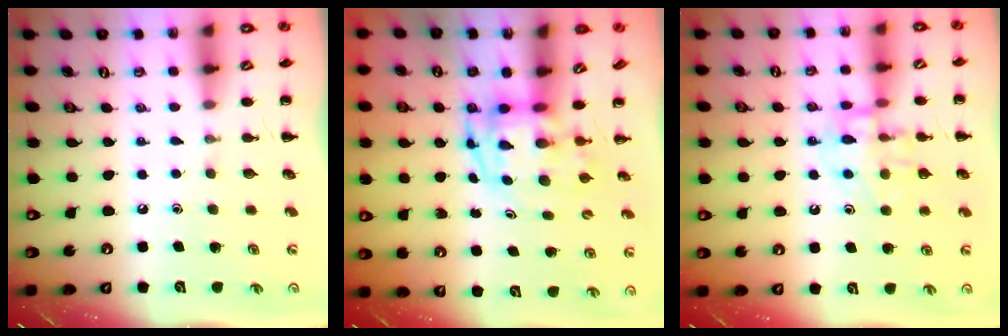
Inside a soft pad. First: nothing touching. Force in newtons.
{"total": 3.8, "press": 3.7, "slide": 0.6}
{"total": 13.6, "press": 13.5, "slide": 1.3}